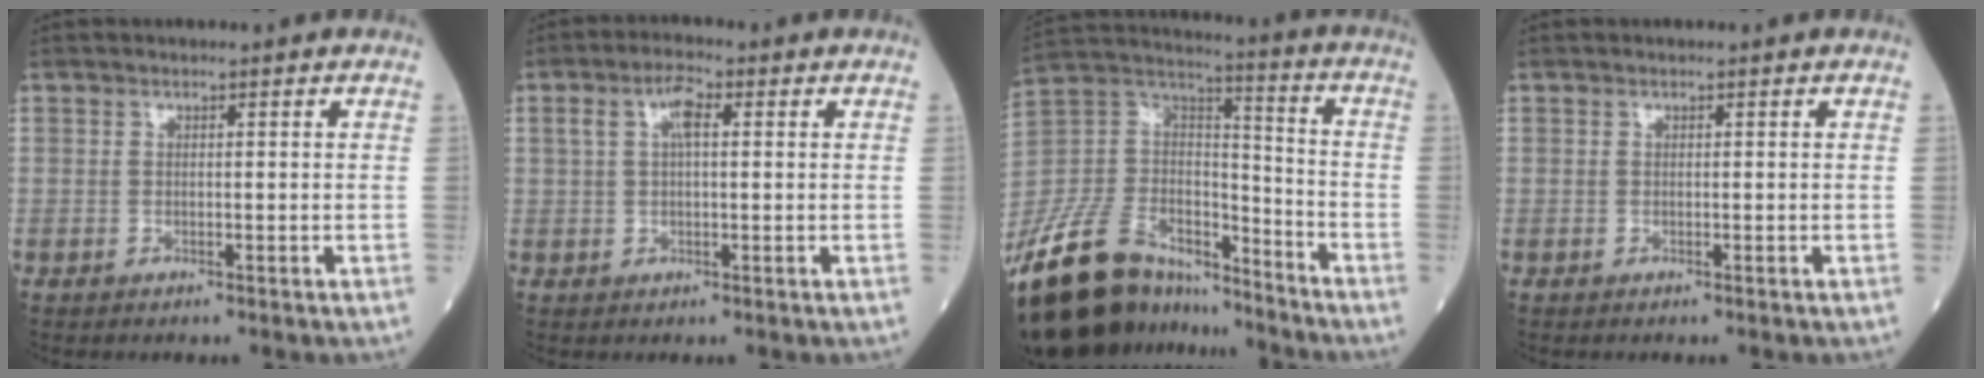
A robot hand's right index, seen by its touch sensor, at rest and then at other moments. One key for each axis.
{"total": 4.1, "fx": 1.1, "fy": 1.4, "fz": 3.7, "tx": -0.076, "ty": 0.019, "tz": 0.022}
{"total": 23.0, "fx": -18.8, "fy": 9.4, "fz": 9.3, "tx": -0.230, "ty": 0.022, "tz": -0.335}
{"total": 0.0}